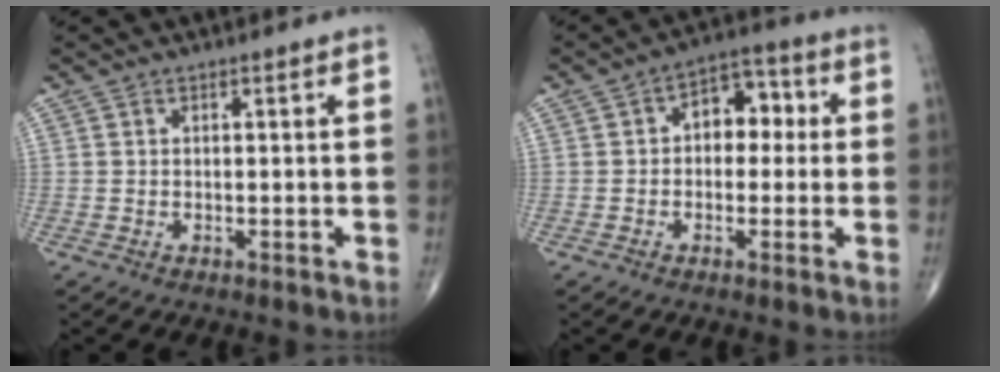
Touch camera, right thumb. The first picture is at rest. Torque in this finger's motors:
{"motor_torque": [0.04, 0.10, 0.39, -0.28, 0.18]}